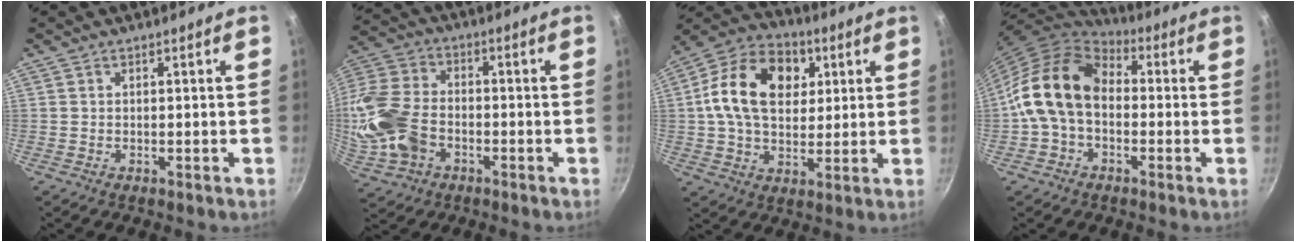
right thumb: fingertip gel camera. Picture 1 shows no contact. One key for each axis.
{"total": 16.7, "fx": -3.9, "fy": 11.6, "fz": 11.3, "tx": -0.246, "ty": 0.028, "tz": -0.083}
{"total": 18.3, "fx": 4.4, "fy": 12.8, "fz": 12.3, "tx": -0.182, "ty": 0.012, "tz": 0.060}
{"total": 15.1, "fx": -0.5, "fy": 10.6, "fz": 10.8, "tx": -0.175, "ty": 0.040, "tz": -0.027}